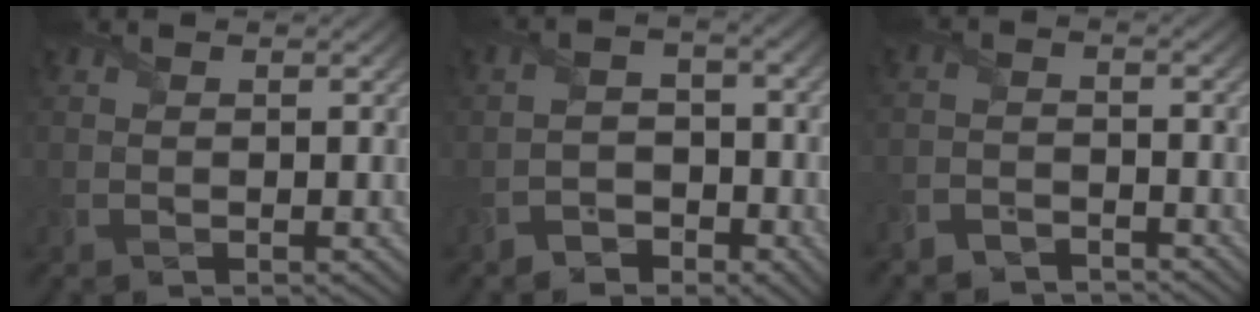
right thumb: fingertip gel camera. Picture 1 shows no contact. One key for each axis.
{"total": 3.3, "fx": -2.6, "fy": 1.6, "fz": 1.2, "tx": -0.016, "ty": 0.003, "tz": -0.055}
{"total": 3.3, "fx": -3.2, "fy": 0.6, "fz": 0.3, "tx": -0.004, "ty": -0.001, "tz": -0.073}